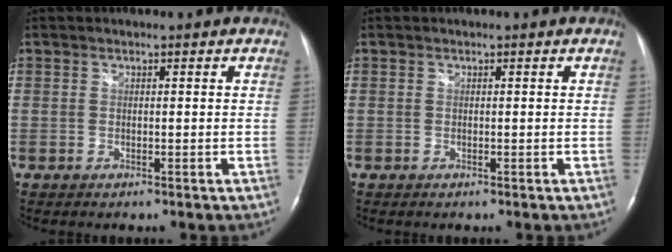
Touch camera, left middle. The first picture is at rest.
{"total": 0.0}